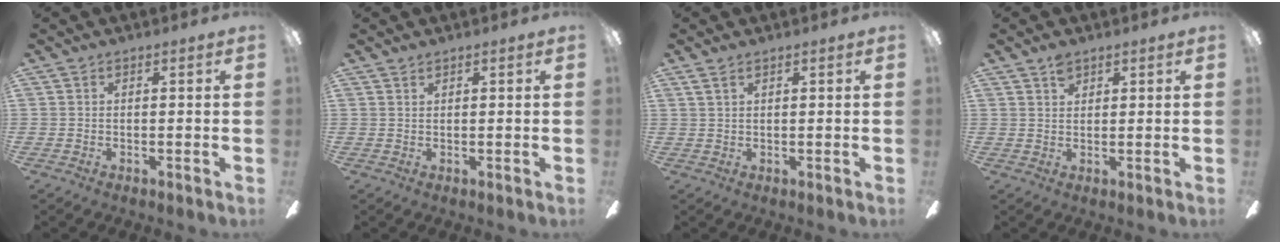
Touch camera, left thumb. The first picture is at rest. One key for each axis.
{"total": 0.7, "fx": 0.7, "fy": 0.2, "fz": 0.1, "tx": -0.003, "ty": -0.001, "tz": 0.013}
{"total": 1.9, "fx": 1.2, "fy": 0.9, "fz": 1.2, "tx": -0.026, "ty": 0.002, "tz": 0.021}
{"total": 2.5, "fx": 1.9, "fy": 1.4, "fz": 1.0, "tx": -0.015, "ty": -0.004, "tz": 0.034}